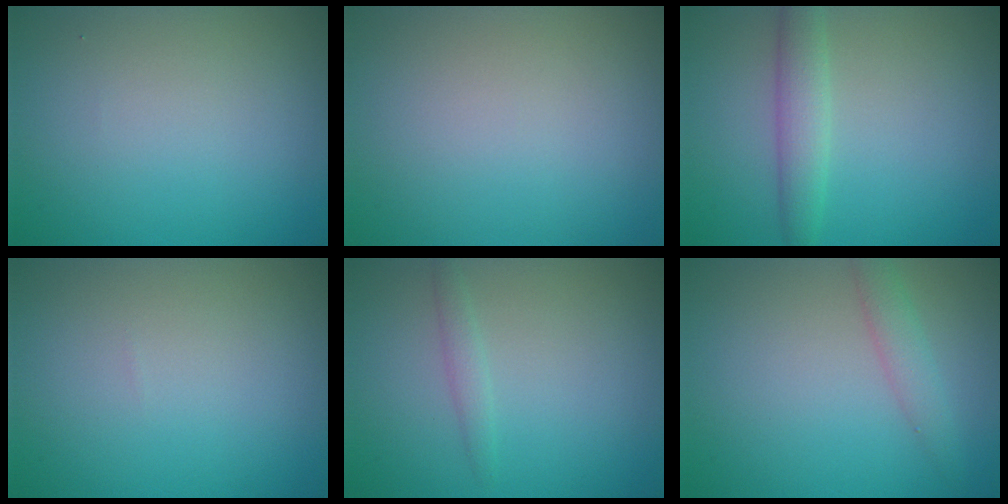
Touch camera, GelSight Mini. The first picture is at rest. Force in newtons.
{"total": 0.0}
{"total": 2.7, "press": 2.7, "slide": 0.1}
{"total": 0.0}
{"total": 1.2, "press": 1.2, "slide": 0.1}
{"total": 1.9, "press": 1.9, "slide": 0.2}